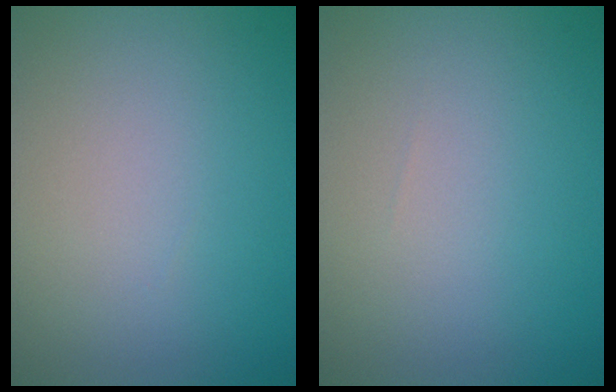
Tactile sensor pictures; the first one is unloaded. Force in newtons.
{"total": 0.0}